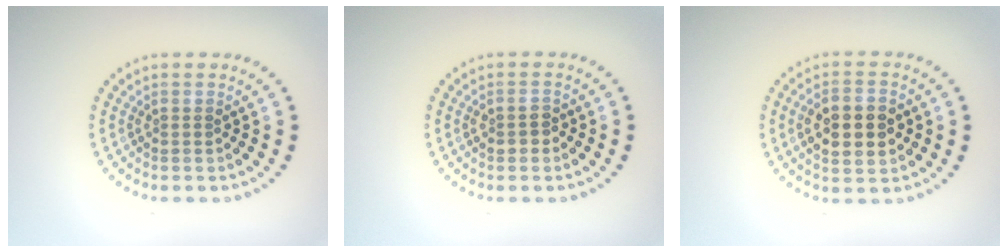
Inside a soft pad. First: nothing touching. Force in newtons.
{"total": 1.4, "press": 1.4, "slide": 0.2}
{"total": 5.3, "press": 5.3, "slide": 0.2}